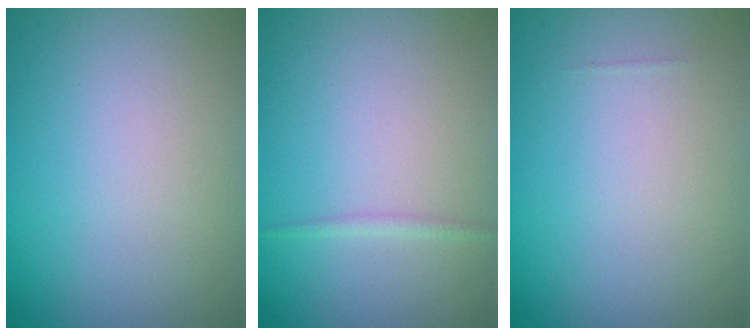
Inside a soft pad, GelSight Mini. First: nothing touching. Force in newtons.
{"total": 0.8, "press": 0.8, "slide": 0.1}
{"total": 0.0}